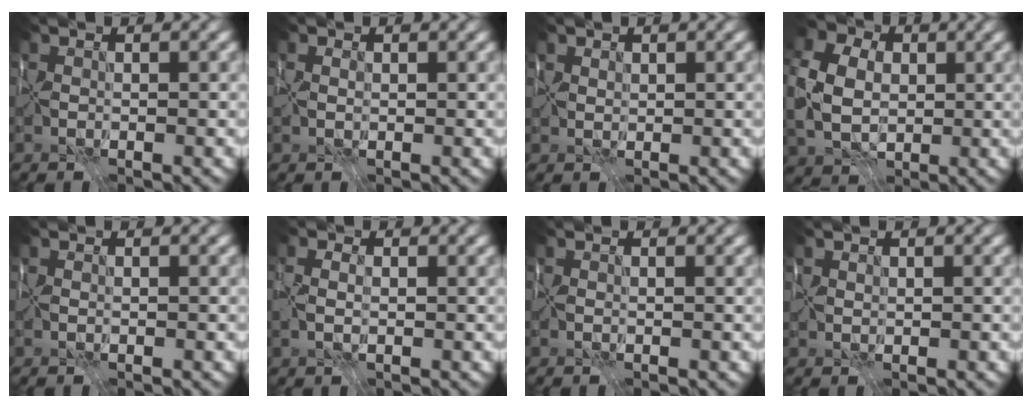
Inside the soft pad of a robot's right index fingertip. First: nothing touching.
{"total": 0.6, "force": [0.0, 0.5, 0.4], "torque": [-0.009, 0.005, 0.001]}
{"total": 1.0, "force": [0.7, 0.8, 0.1], "torque": [-0.004, -0.004, 0.015]}
{"total": 8.4, "force": [0.2, 6.4, 5.3], "torque": [-0.133, 0.003, 0.001]}
{"total": 0.0}
{"total": 2.5, "force": [0.1, 1.8, 1.8], "torque": [-0.038, 0.017, -0.005]}
{"total": 0.5, "force": [0.3, 0.3, 0.3], "torque": [-0.004, -0.002, 0.004]}
{"total": 0.6, "force": [0.4, 0.5, 0.0], "torque": [-0.001, -0.002, 0.010]}